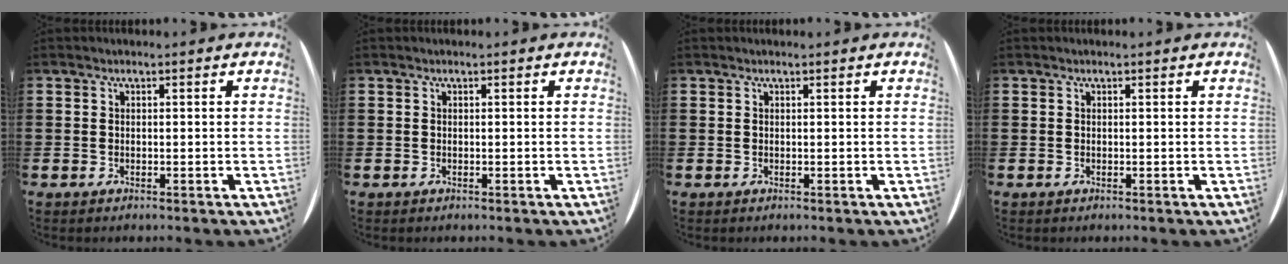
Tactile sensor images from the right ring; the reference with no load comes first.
{"total": 0.0}
{"total": 0.0}
{"total": 0.0}